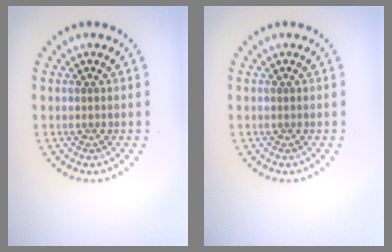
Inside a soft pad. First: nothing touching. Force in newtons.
{"total": 0.0}